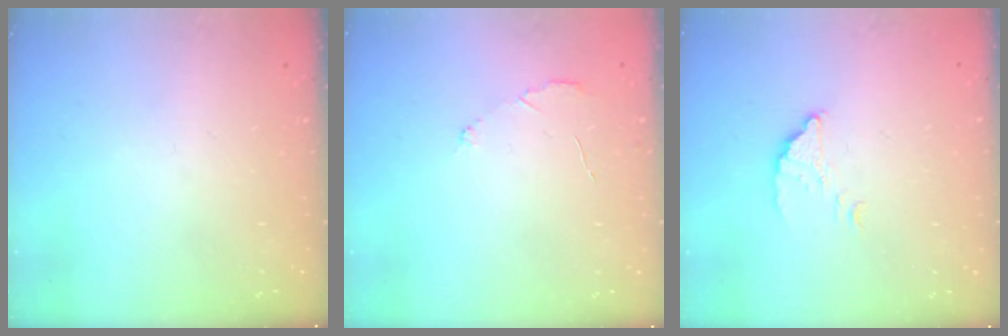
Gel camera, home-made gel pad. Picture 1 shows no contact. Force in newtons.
{"total": 3.0, "press": 3.0, "slide": 0.3}
{"total": 2.2, "press": 2.2, "slide": 0.0}